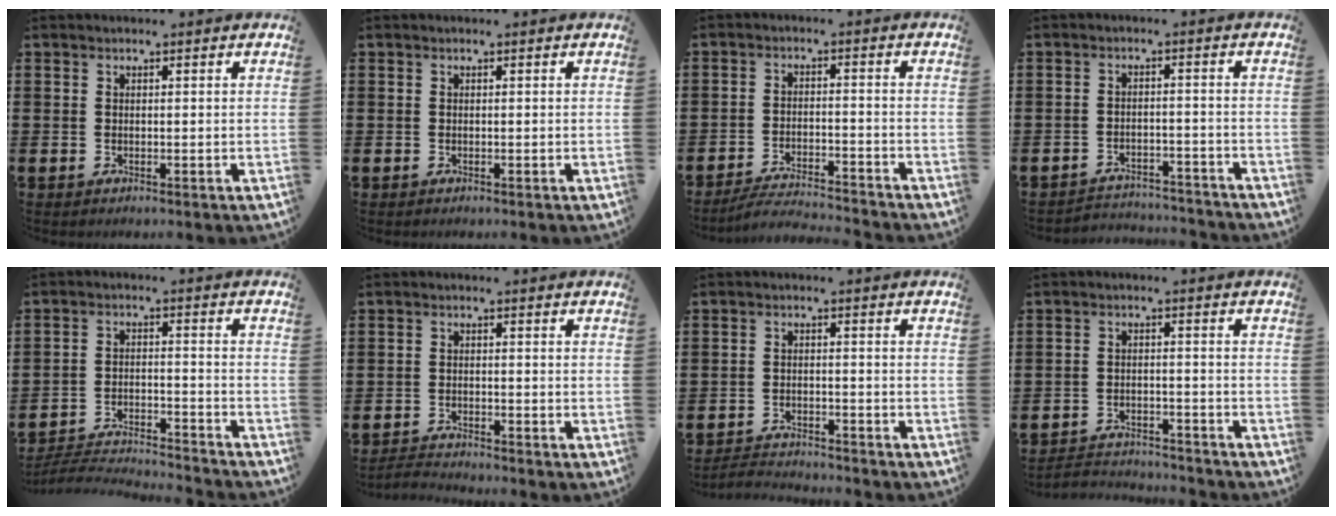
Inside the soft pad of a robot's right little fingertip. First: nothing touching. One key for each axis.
{"total": 0.0}
{"total": 3.6, "fx": -3.6, "fy": -0.1, "fz": 0.6, "tx": -0.012, "ty": 0.000, "tz": -0.073}
{"total": 2.9, "fx": -2.9, "fy": 0.2, "fz": -0.2, "tx": -0.006, "ty": 0.003, "tz": -0.063}
{"total": 3.9, "fx": -3.9, "fy": 0.0, "fz": 0.5, "tx": -0.013, "ty": -0.004, "tz": -0.081}
{"total": 2.0, "fx": -2.0, "fy": -0.1, "fz": 0.0, "tx": -0.004, "ty": 0.001, "tz": -0.042}
{"total": 2.5, "fx": -2.5, "fy": 0.0, "fz": -0.1, "tx": -0.005, "ty": 0.002, "tz": -0.055}
{"total": 2.8, "fx": -2.8, "fy": 0.3, "fz": -0.1, "tx": -0.007, "ty": 0.003, "tz": -0.062}